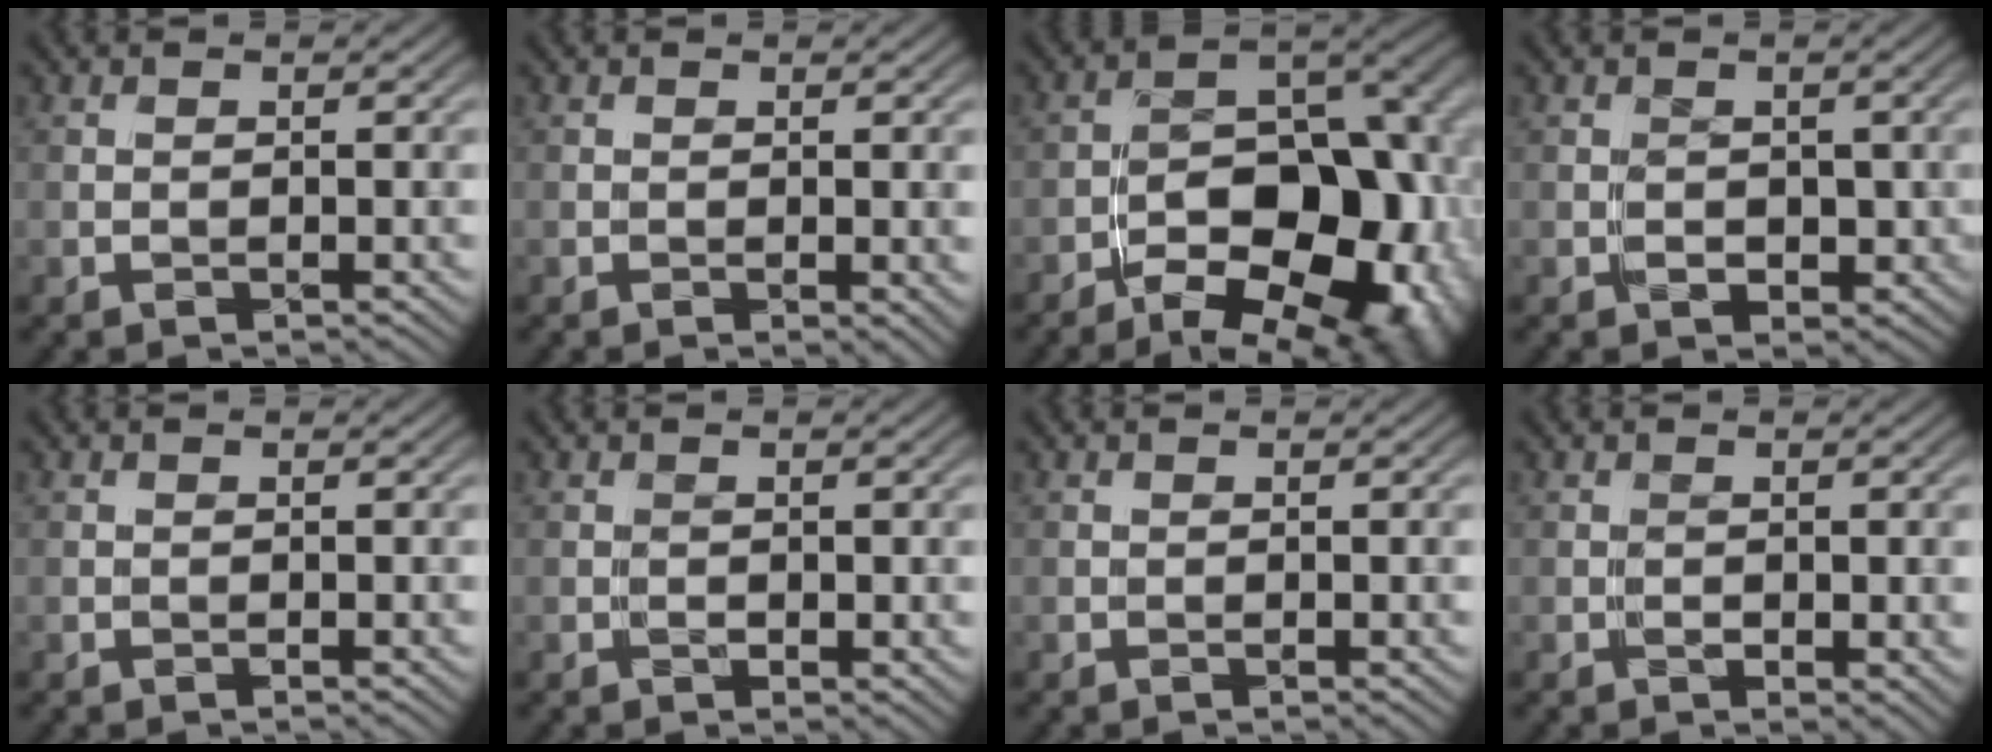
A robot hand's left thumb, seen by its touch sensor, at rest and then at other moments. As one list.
[{"total": 3.0, "force": [-0.5, 1.2, 2.6], "torque": [-0.030, -0.007, -0.003]}, {"total": 18.5, "force": [-9.3, 11.1, 11.5], "torque": [-0.113, 0.009, -0.120]}, {"total": 1.7, "force": [0.0, 1.7, 0.5], "torque": [-0.003, -0.011, 0.008]}, {"total": 0.0}, {"total": 1.1, "force": [0.1, 0.8, 0.8], "torque": [-0.006, -0.005, 0.009]}, {"total": 1.1, "force": [-0.2, 0.3, 1.1], "torque": [-0.014, -0.001, 0.000]}, {"total": 2.9, "force": [-0.1, 1.6, 2.4], "torque": [-0.025, -0.007, 0.005]}]